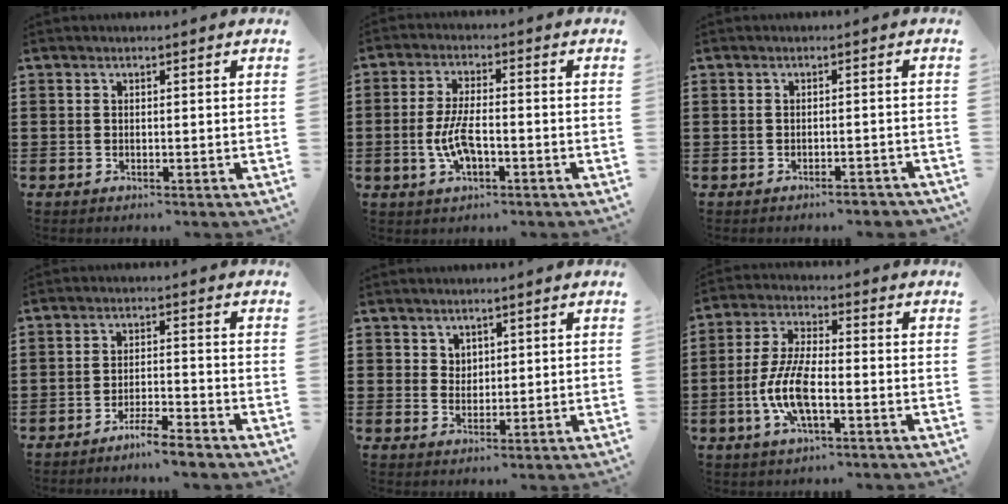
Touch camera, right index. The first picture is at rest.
{"total": 6.4, "force": [-1.6, 2.4, 5.7], "torque": [-0.133, -0.005, -0.037]}
{"total": 1.7, "force": [-1.6, 0.1, 0.5], "torque": [-0.014, -0.004, -0.031]}
{"total": 4.1, "force": [-3.8, -0.3, 1.5], "torque": [-0.033, -0.002, -0.074]}
{"total": 2.4, "force": [1.8, 1.6, 0.2], "torque": [-0.009, 0.006, 0.034]}
{"total": 8.6, "force": [-2.6, 2.9, 7.7], "torque": [-0.176, -0.012, -0.054]}